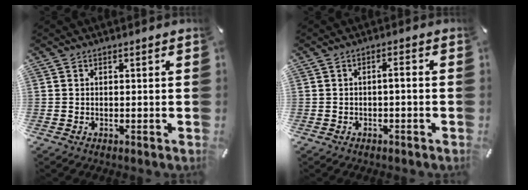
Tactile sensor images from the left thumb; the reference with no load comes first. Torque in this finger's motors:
{"motor_torque": [0.15, 0.28, 0.15, 0.07, 0.00]}